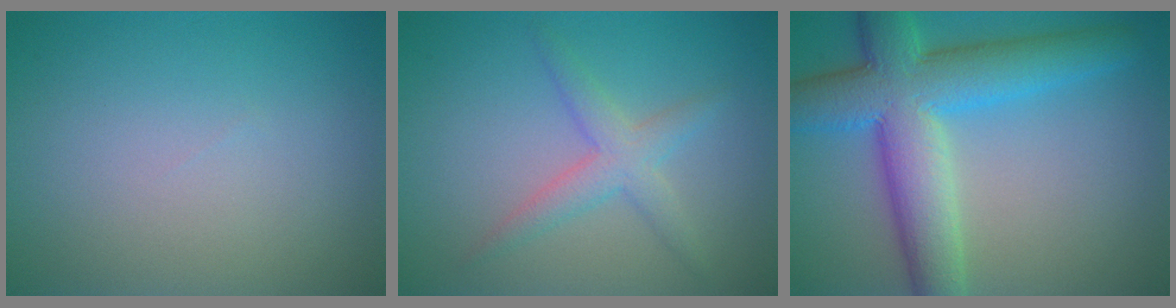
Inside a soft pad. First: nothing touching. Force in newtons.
{"total": 2.8, "press": 2.8, "slide": 0.2}
{"total": 9.6, "press": 9.6, "slide": 0.3}